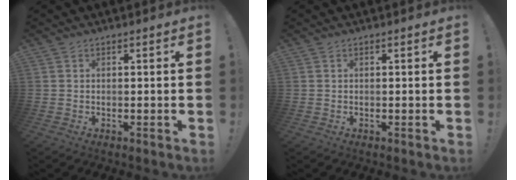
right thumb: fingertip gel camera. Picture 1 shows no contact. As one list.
[{"total": 0.0}]